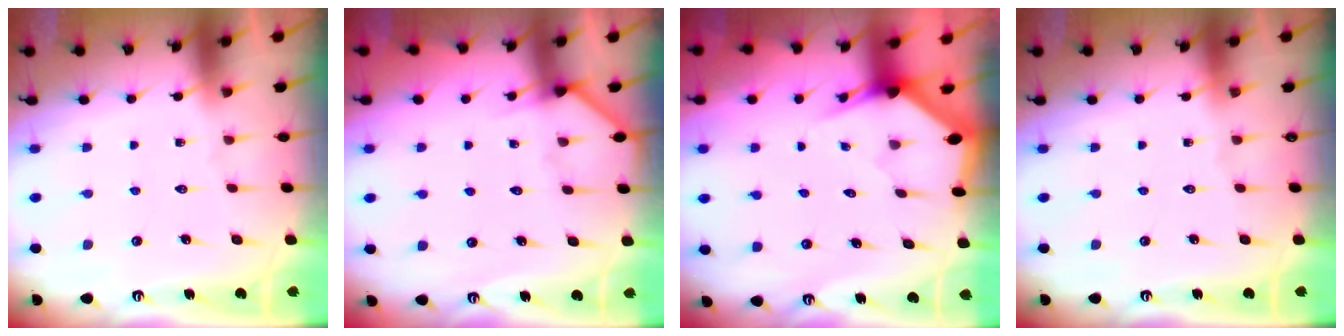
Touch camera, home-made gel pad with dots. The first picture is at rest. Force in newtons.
{"total": 3.0, "press": 3.0, "slide": 0.2}
{"total": 2.8, "press": 2.8, "slide": 0.1}
{"total": 0.0}